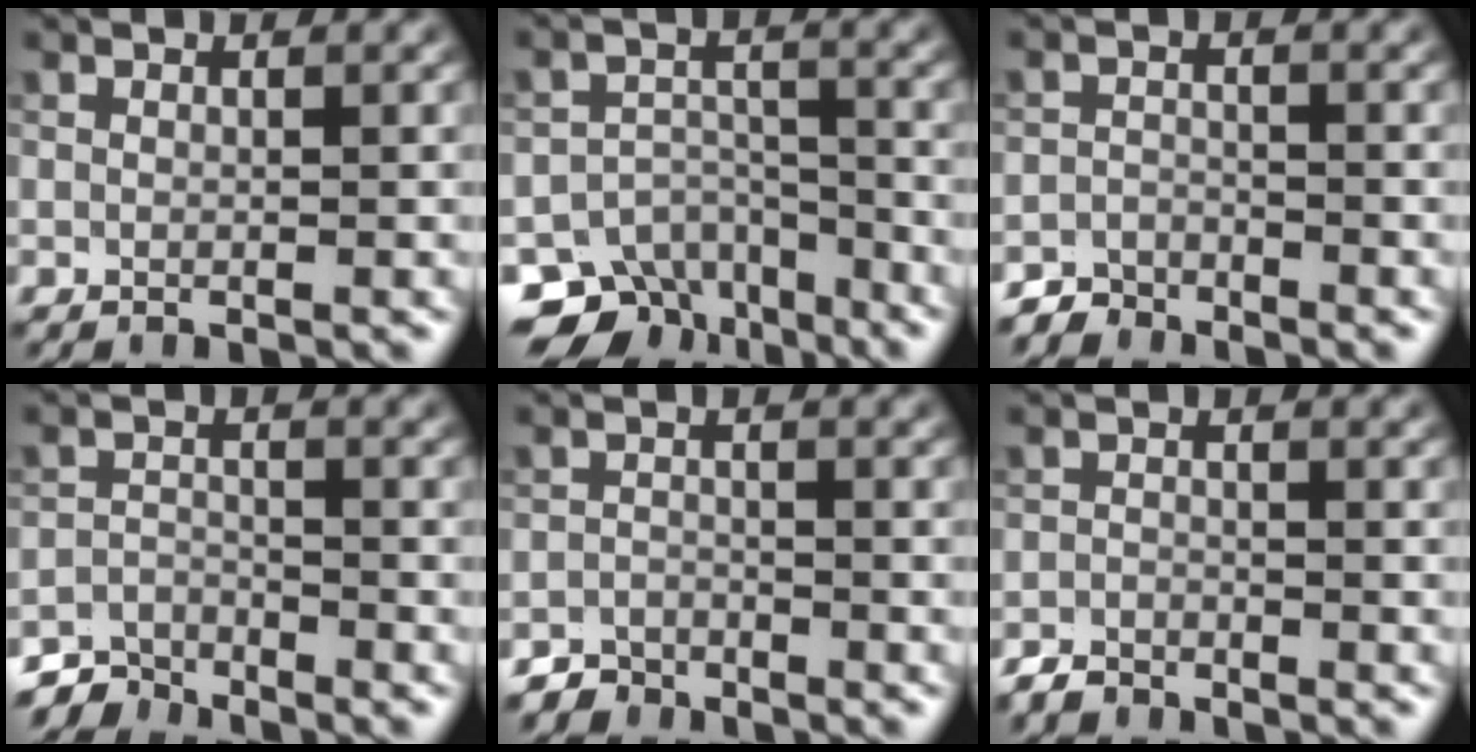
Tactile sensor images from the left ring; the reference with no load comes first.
{"total": 8.8, "force": [-6.7, 5.3, 2.2], "torque": [-0.008, -0.002, -0.095]}
{"total": 2.1, "force": [-2.0, 0.6, -0.1], "torque": [0.002, 0.004, -0.043]}
{"total": 3.7, "force": [-3.6, 1.0, 0.3], "torque": [0.000, -0.006, -0.065]}
{"total": 2.1, "force": [-2.0, 0.6, -0.1], "torque": [0.003, 0.003, -0.041]}
{"total": 1.7, "force": [-1.6, 0.5, 0.1], "torque": [-0.001, 0.000, -0.036]}